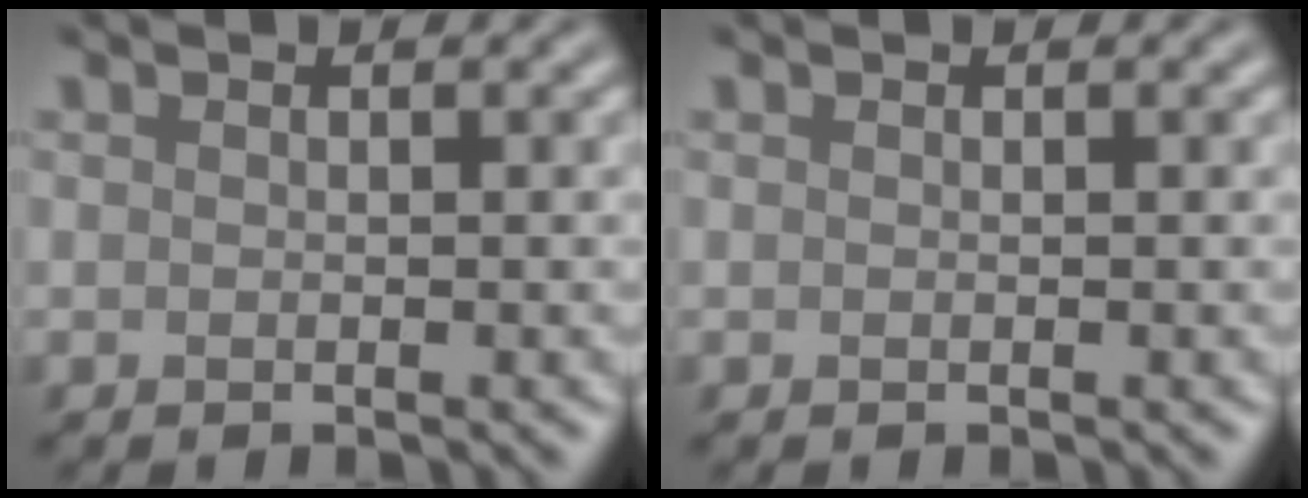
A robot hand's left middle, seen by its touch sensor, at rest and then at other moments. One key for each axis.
{"total": 0.0}